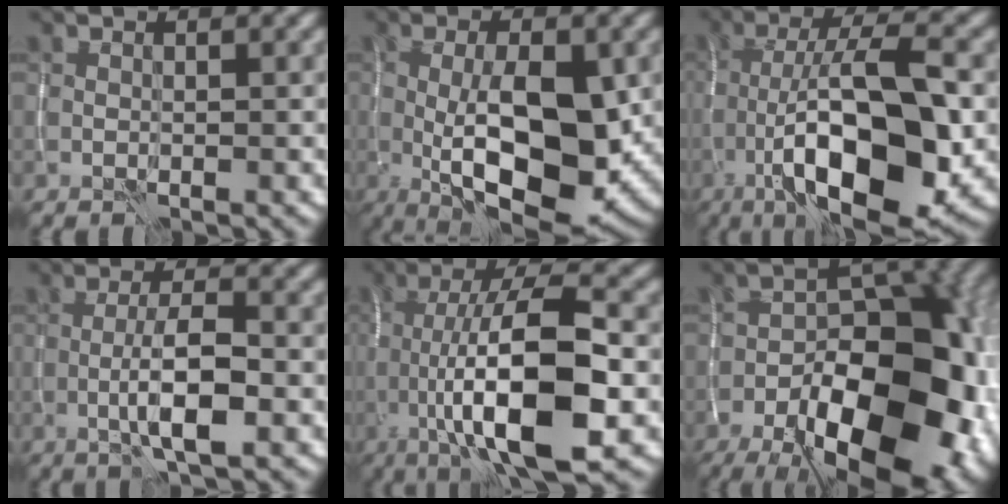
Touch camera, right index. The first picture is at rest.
{"total": 11.1, "force": [-2.0, 4.0, 10.1], "torque": [-0.164, -0.009, -0.030]}
{"total": 14.4, "force": [-4.4, 4.7, 12.8], "torque": [-0.197, 0.016, -0.077]}
{"total": 4.6, "force": [-1.4, 1.0, 4.2], "torque": [-0.075, 0.004, -0.030]}
{"total": 12.6, "force": [-3.1, 3.5, 11.7], "torque": [-0.187, 0.011, -0.058]}
{"total": 17.8, "force": [-7.2, 9.0, 13.6], "torque": [-0.180, -0.009, -0.111]}